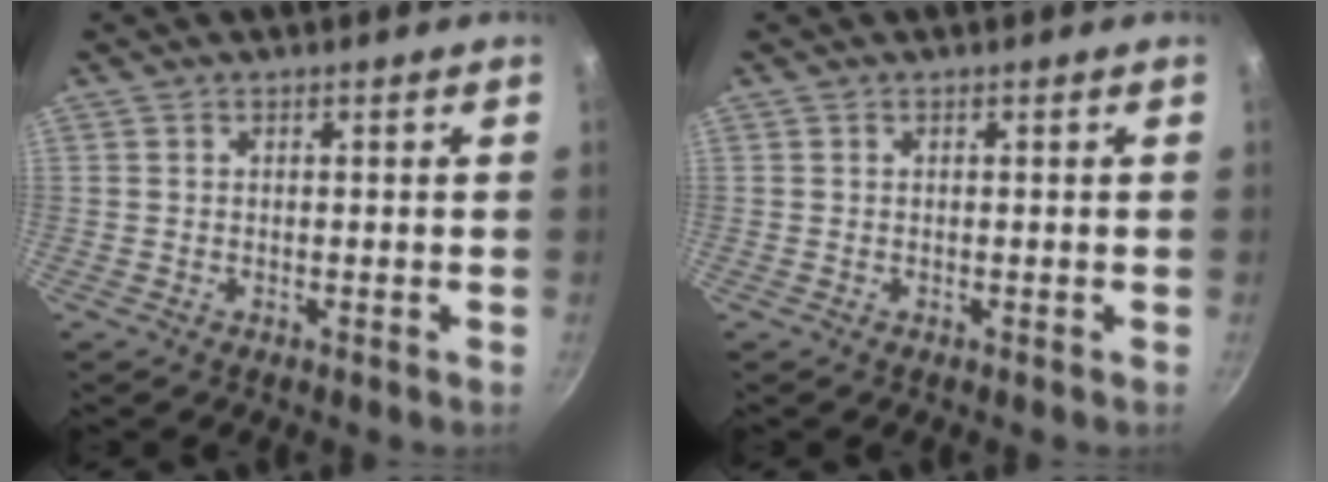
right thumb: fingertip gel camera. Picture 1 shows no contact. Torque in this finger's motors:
{"motor_torque": [-0.18, -0.01, 0.00, 0.00, 0.01]}